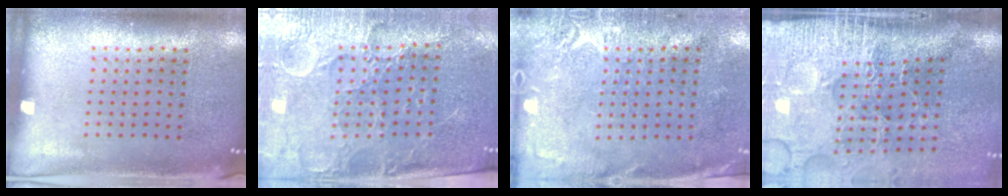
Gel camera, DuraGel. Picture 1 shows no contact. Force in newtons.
{"total": 3.5, "press": 3.3, "slide": 1.2}
{"total": 2.7, "press": 2.3, "slide": 1.5}
{"total": 5.0, "press": 4.0, "slide": 2.9}